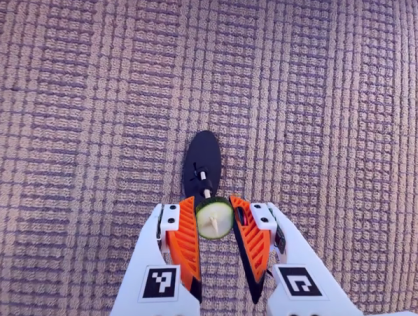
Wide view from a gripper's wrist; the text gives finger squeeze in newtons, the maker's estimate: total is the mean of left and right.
{"total": 8.4, "left": 8.5, "right": 8.4}